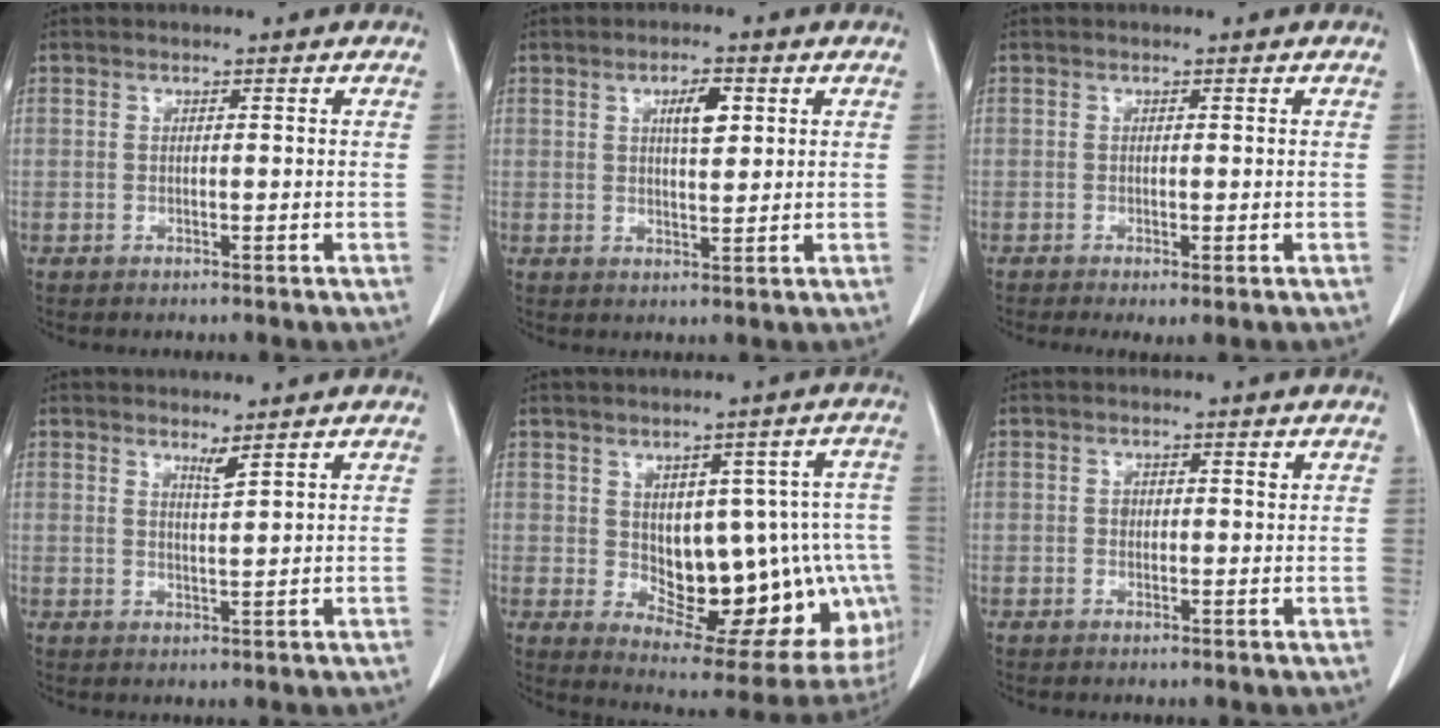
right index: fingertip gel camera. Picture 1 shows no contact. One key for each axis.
{"total": 4.2, "fx": 1.5, "fy": 1.3, "fz": 3.7, "tx": -0.063, "ty": 0.002, "tz": 0.025}
{"total": 2.5, "fx": -1.0, "fy": 0.5, "fz": 2.2, "tx": -0.033, "ty": -0.008, "tz": -0.011}
{"total": 1.7, "fx": 1.4, "fy": -0.4, "fz": 0.9, "tx": -0.017, "ty": -0.013, "tz": 0.025}
{"total": 18.5, "fx": -1.7, "fy": 9.5, "fz": 15.8, "tx": -0.144, "ty": 0.024, "tz": 0.009}
{"total": 1.1, "fx": 0.3, "fy": 0.8, "fz": 0.7, "tx": -0.010, "ty": 0.005, "tz": 0.007}